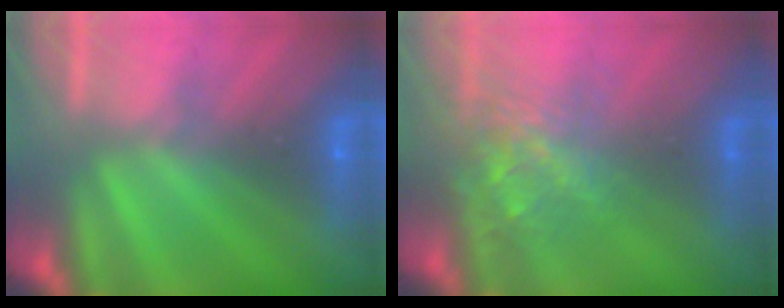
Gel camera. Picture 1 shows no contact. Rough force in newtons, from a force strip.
{"total": 3.8}